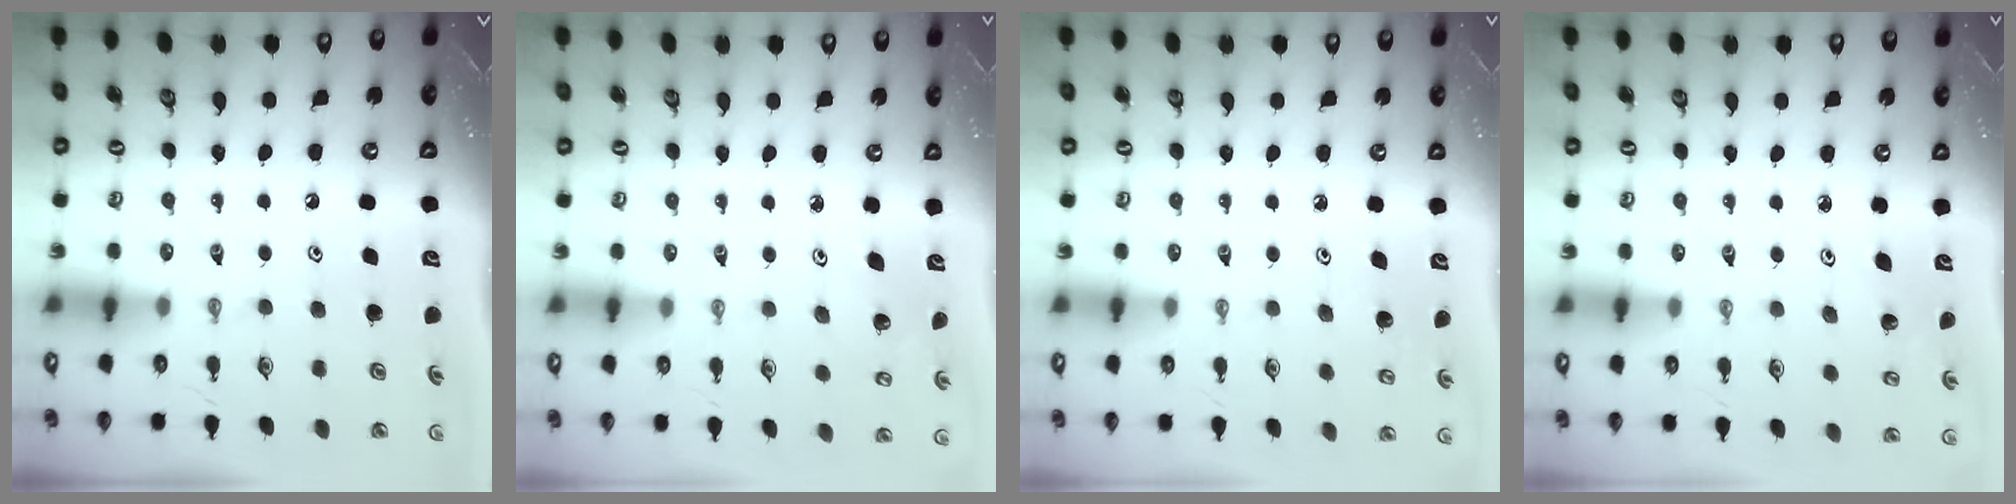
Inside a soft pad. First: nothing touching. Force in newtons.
{"total": 4.2, "press": 4.1, "slide": 0.9}
{"total": 4.2, "press": 4.2, "slide": 0.4}
{"total": 2.8, "press": 2.8, "slide": 0.2}